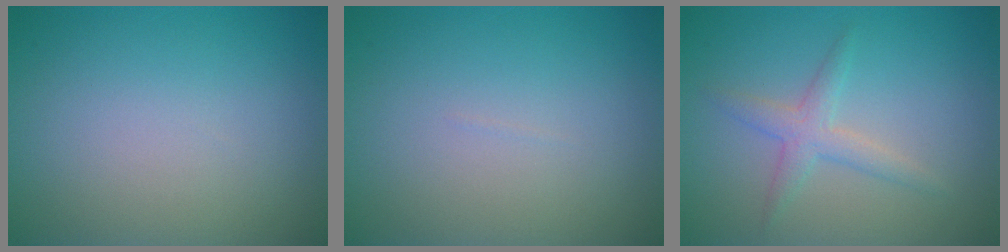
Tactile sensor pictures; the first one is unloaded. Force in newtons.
{"total": 0.0}
{"total": 2.2, "press": 2.2, "slide": 0.1}